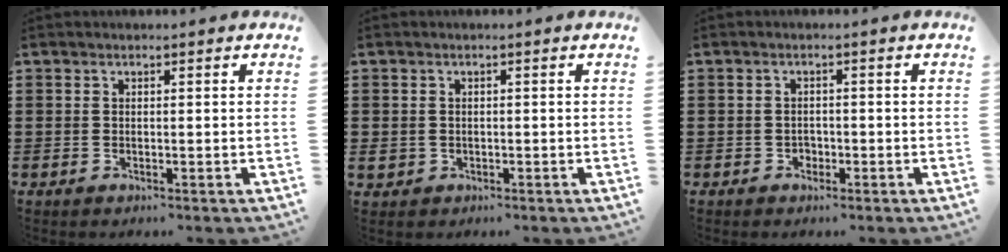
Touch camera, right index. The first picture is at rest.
{"total": 1.4, "force": [-0.5, 1.3, 0.3], "torque": [-0.010, 0.003, -0.013]}
{"total": 1.3, "force": [-0.7, 1.1, 0.1], "torque": [-0.007, 0.001, -0.016]}